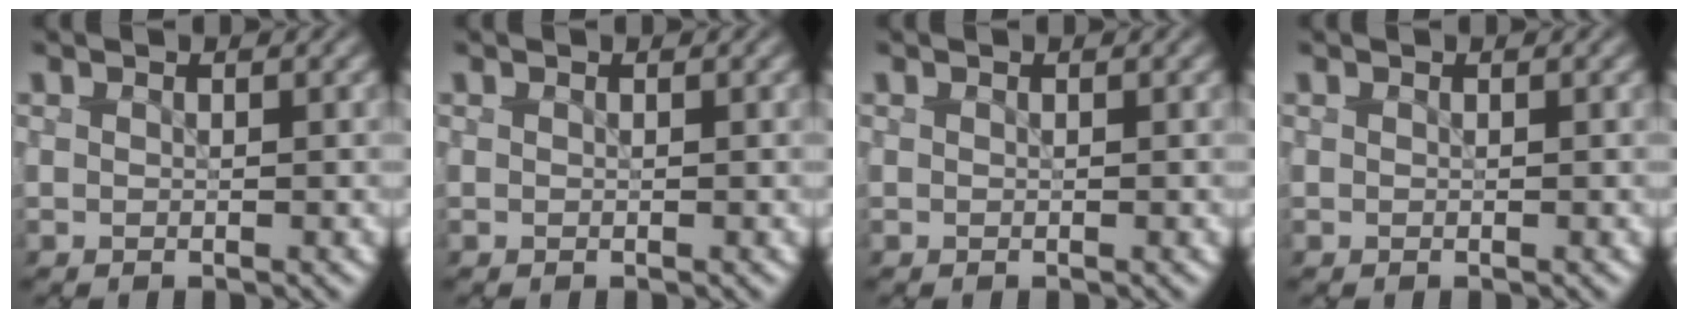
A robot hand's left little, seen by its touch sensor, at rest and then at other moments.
{"total": 0.0}
{"total": 0.0}
{"total": 0.0}